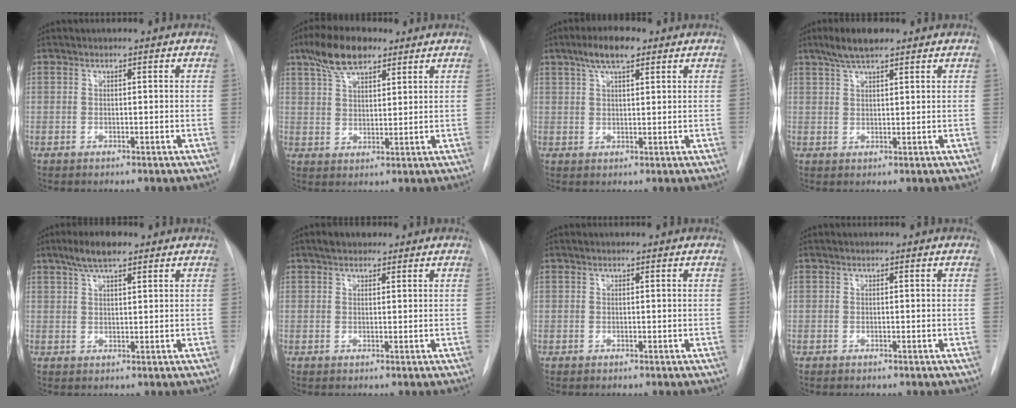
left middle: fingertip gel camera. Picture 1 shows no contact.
{"total": 8.1, "force": [5.6, 3.2, 4.9], "torque": [-0.099, 0.017, 0.104]}
{"total": 5.8, "force": [3.6, 1.5, 4.2], "torque": [-0.086, 0.013, 0.063]}
{"total": 5.1, "force": [3.8, 1.0, 3.3], "torque": [-0.070, 0.011, 0.069]}
{"total": 5.3, "force": [3.7, 1.1, 3.6], "torque": [-0.076, 0.011, 0.066]}
{"total": 2.7, "force": [2.0, 1.4, 1.2], "torque": [-0.024, 0.012, 0.029]}
{"total": 0.0}
{"total": 0.0}